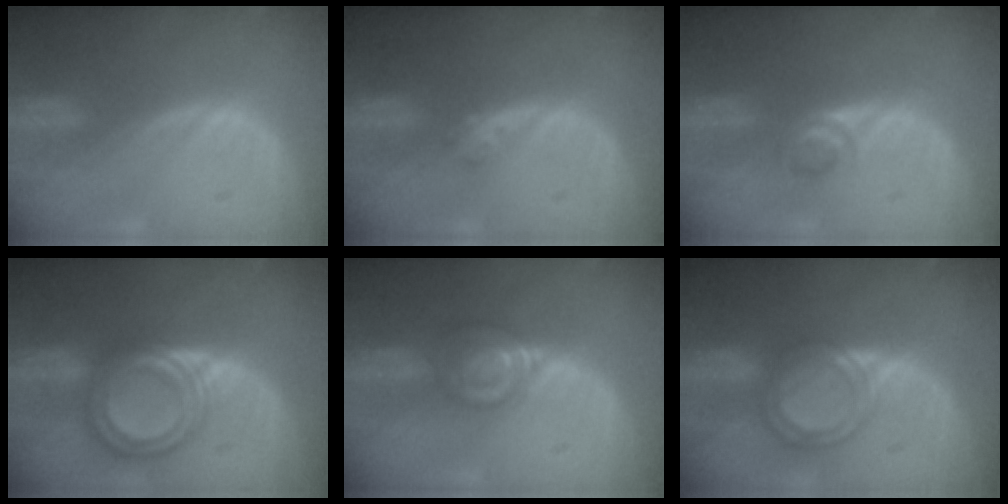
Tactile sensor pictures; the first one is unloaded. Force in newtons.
{"total": 1.6, "press": 1.4, "slide": 0.8}
{"total": 2.3, "press": 2.1, "slide": 1.0}
{"total": 8.0, "press": 8.0, "slide": 0.5}
{"total": 6.6, "press": 5.7, "slide": 3.3}
{"total": 5.8, "press": 5.4, "slide": 2.3}